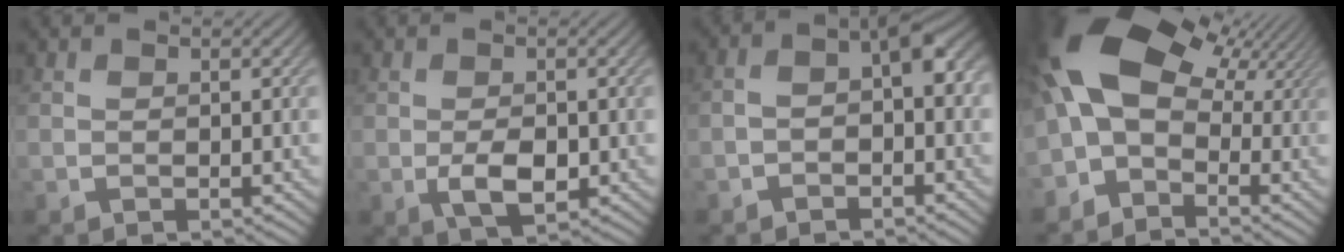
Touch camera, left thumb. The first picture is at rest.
{"total": 3.4, "force": [-0.9, 1.8, 2.7], "torque": [-0.053, -0.009, -0.014]}
{"total": 4.5, "force": [-1.1, 2.5, 3.6], "torque": [-0.052, 0.006, -0.027]}
{"total": 12.1, "force": [0.9, 7.5, 9.4], "torque": [-0.198, 0.010, 0.002]}